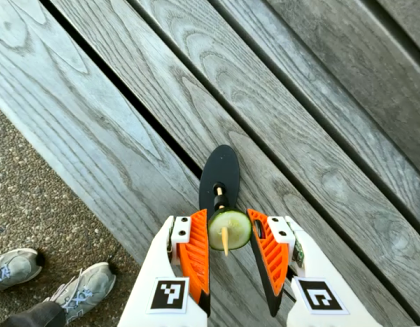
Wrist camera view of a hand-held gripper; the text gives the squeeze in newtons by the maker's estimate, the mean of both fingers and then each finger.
{"total": 10.1, "left": 10.1, "right": 10.2}